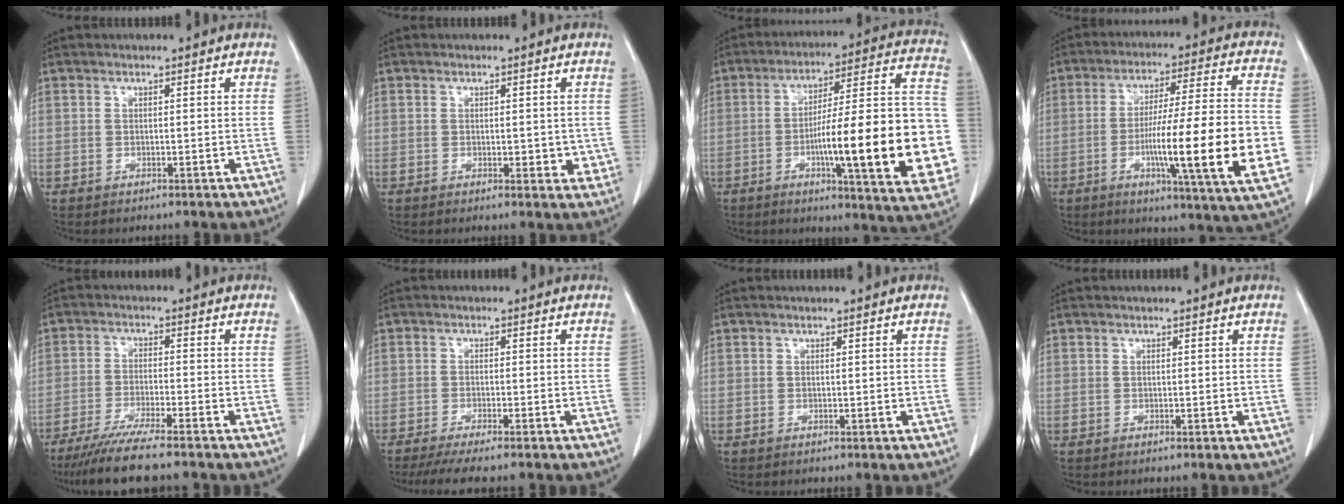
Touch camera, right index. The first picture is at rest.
{"total": 3.0, "force": [0.0, 1.8, 2.4], "torque": [-0.018, -0.002, 0.005]}
{"total": 25.2, "force": [-5.2, 3.2, 24.4], "torque": [-0.269, 0.020, -0.066]}
{"total": 20.3, "force": [-4.3, 0.1, 19.9], "torque": [-0.283, -0.011, -0.065]}
{"total": 10.1, "force": [-8.4, -0.2, 5.5], "torque": [-0.084, -0.028, -0.138]}
{"total": 8.0, "force": [-6.9, 0.1, 4.2], "torque": [-0.051, -0.018, -0.107]}
{"total": 0.0}
{"total": 0.0}